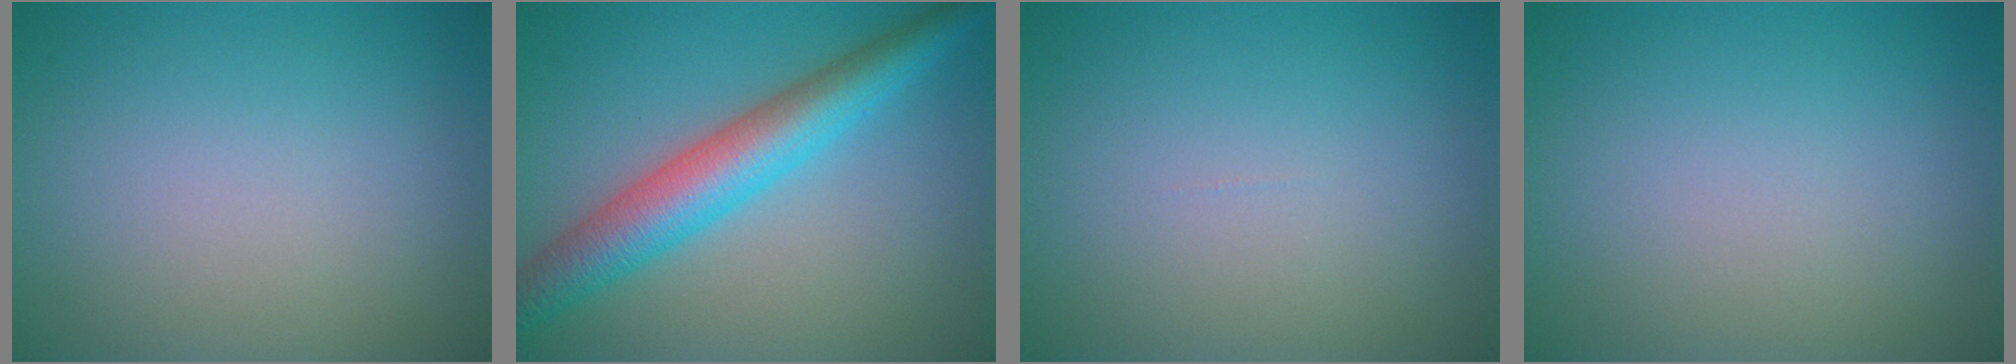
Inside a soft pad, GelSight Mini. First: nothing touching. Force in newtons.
{"total": 6.7, "press": 6.7, "slide": 0.1}
{"total": 0.0}
{"total": 0.0}